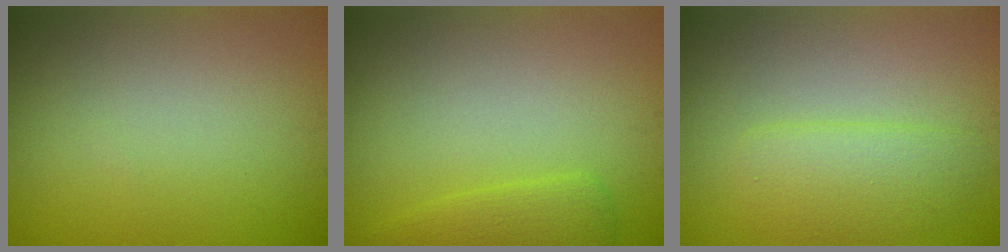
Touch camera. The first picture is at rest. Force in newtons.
{"total": 2.2, "press": 2.2, "slide": 0.0}
{"total": 3.0, "press": 3.0, "slide": 0.2}